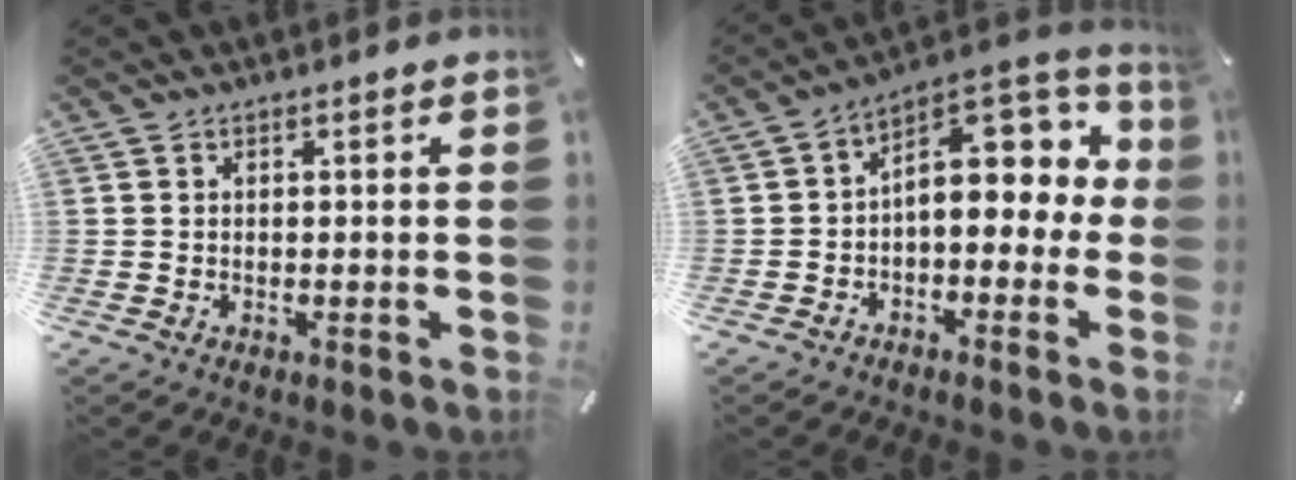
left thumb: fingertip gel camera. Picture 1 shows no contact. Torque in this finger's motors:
{"motor_torque": [0.23, 0.63, 1.28, 0.42, 0.14]}